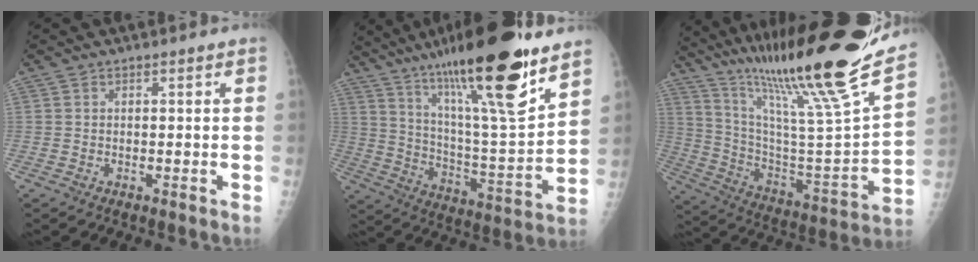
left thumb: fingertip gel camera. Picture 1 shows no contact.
{"total": 26.1, "force": [16.7, 4.4, 19.6], "torque": [-0.316, -0.060, 0.283]}
{"total": 31.7, "force": [23.4, 2.5, 21.3], "torque": [-0.342, -0.100, 0.381]}